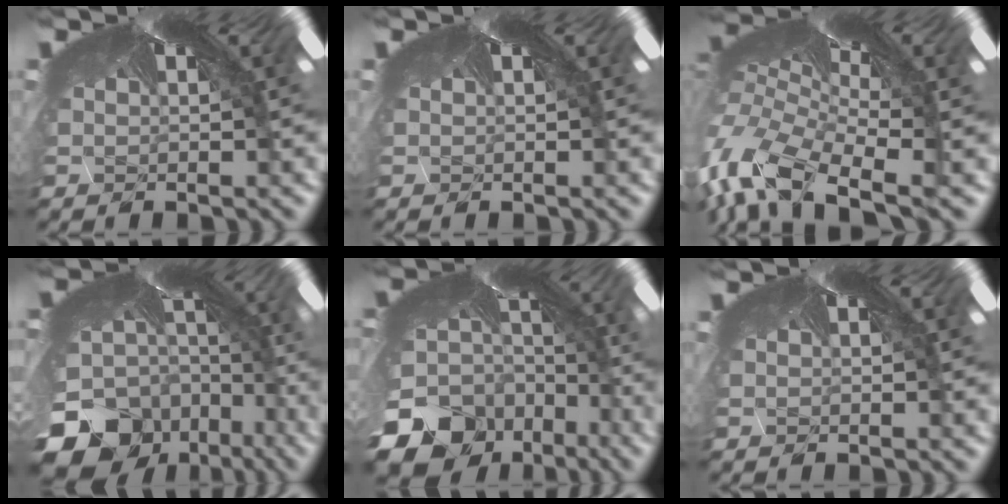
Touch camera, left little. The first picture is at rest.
{"total": 0.0}
{"total": 9.6, "force": [-9.4, -0.3, 2.0], "torque": [-0.077, -0.087, -0.132]}
{"total": 10.9, "force": [-10.3, 3.5, -0.2], "torque": [-0.042, -0.094, -0.134]}
{"total": 12.0, "force": [-10.9, 5.2, -0.2], "torque": [-0.042, -0.100, -0.144]}
{"total": 0.0}